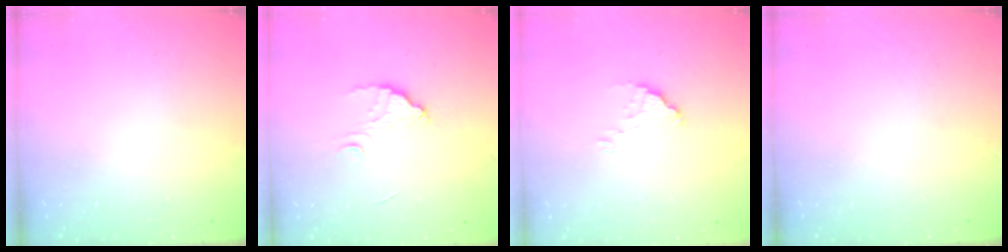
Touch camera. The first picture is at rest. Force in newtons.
{"total": 3.8, "press": 3.8, "slide": 0.2}
{"total": 1.5, "press": 1.5, "slide": 0.1}
{"total": 0.0}